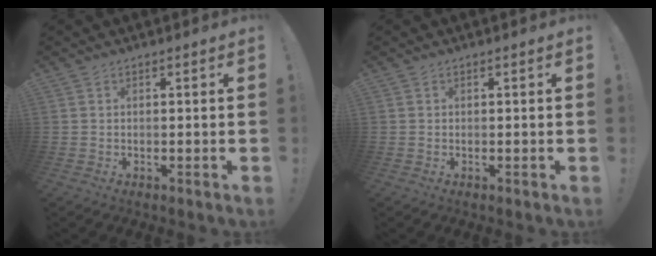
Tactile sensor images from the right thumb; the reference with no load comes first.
{"total": 0.0}